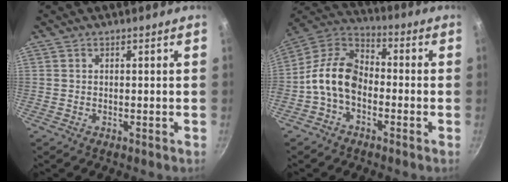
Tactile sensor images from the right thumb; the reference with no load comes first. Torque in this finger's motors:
{"motor_torque": [2.45, 2.56, 1.46, -1.31, 0.73]}